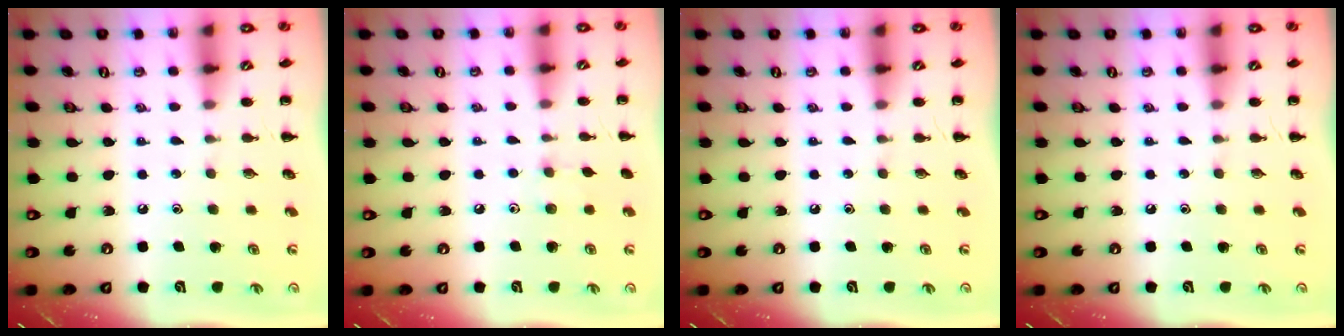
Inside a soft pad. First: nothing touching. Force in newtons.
{"total": 4.4, "press": 4.1, "slide": 1.6}
{"total": 0.0}
{"total": 0.0}